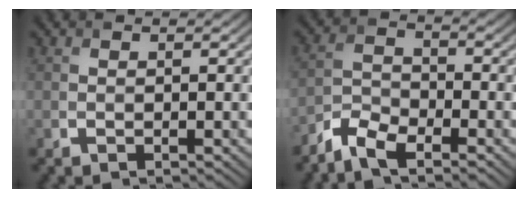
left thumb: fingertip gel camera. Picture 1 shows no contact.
{"total": 5.0, "force": [-4.1, 1.6, 2.5], "torque": [-0.056, -0.007, -0.092]}